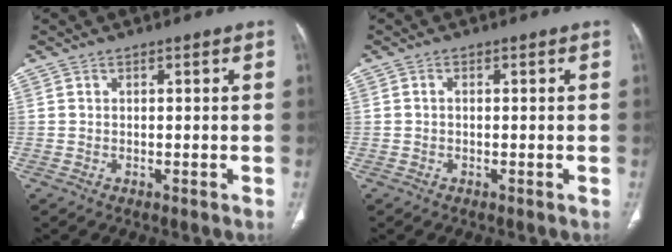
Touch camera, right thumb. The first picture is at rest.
{"total": 0.7, "force": [-0.1, 0.4, 0.5], "torque": [-0.009, 0.001, -0.004]}